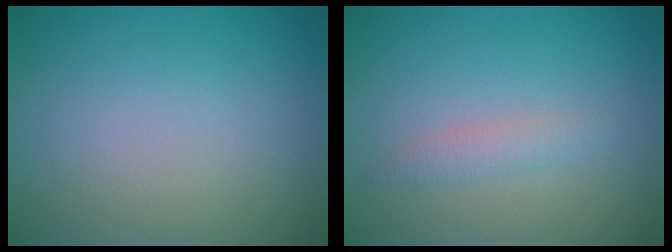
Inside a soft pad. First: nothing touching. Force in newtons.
{"total": 1.4, "press": 1.4, "slide": 0.0}